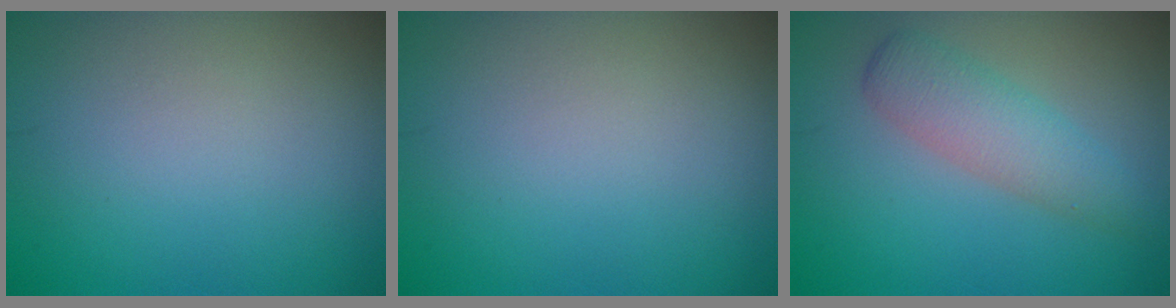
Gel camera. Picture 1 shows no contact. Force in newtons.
{"total": 0.0}
{"total": 3.6, "press": 3.6, "slide": 0.1}